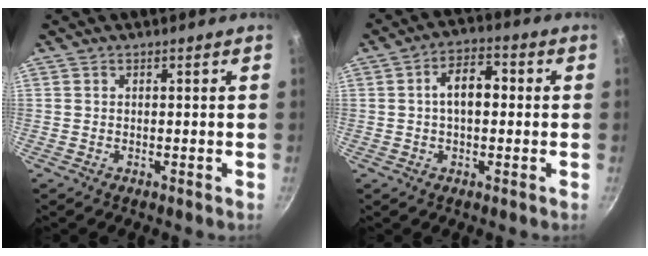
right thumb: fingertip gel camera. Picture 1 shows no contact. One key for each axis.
{"total": 7.2, "fx": 0.5, "fy": 4.1, "fz": 5.9, "tx": -0.090, "ty": 0.023, "tz": 0.000}